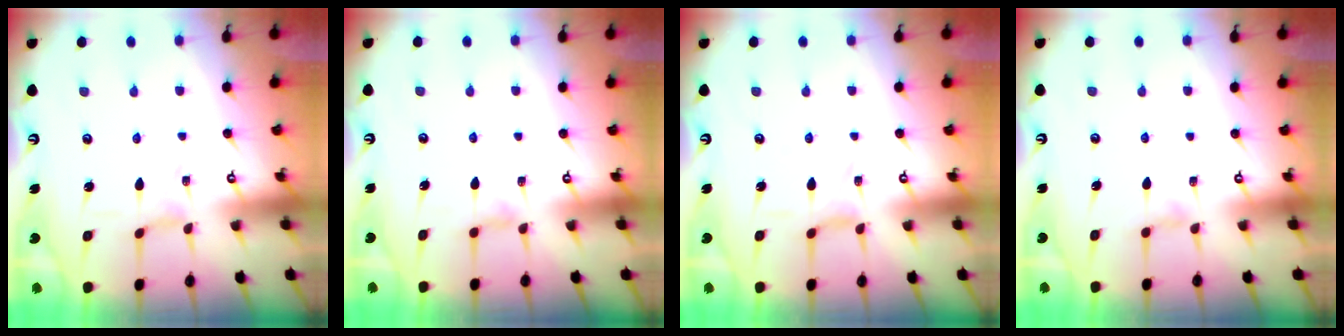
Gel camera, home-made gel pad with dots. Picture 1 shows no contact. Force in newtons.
{"total": 2.4, "press": 2.4, "slide": 0.4}
{"total": 0.0}
{"total": 1.2, "press": 1.1, "slide": 0.3}